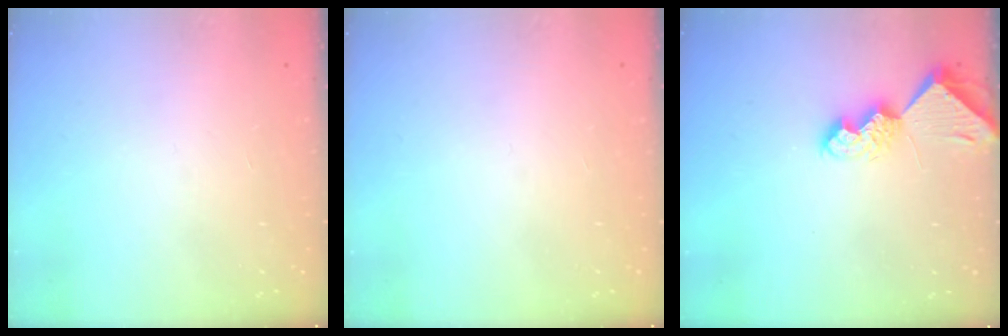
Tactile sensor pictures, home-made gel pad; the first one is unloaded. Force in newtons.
{"total": 0.0}
{"total": 7.7, "press": 7.6, "slide": 0.9}